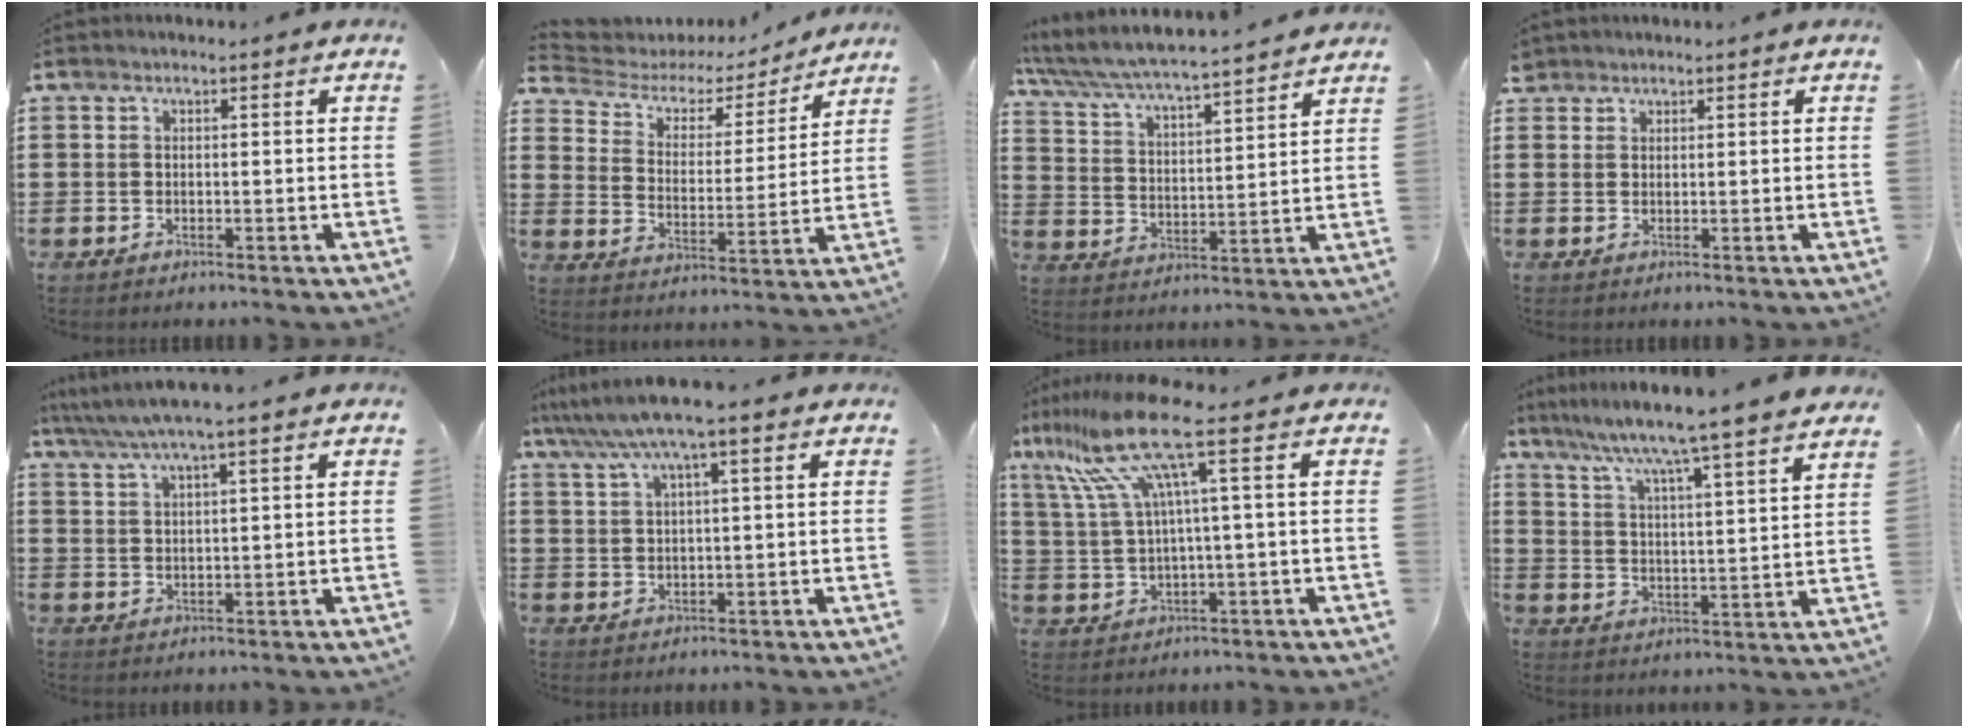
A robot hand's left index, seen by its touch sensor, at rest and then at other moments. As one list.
[{"total": 4.6, "force": [3.8, 2.0, 1.7], "torque": [-0.059, -0.021, 0.056]}, {"total": 5.0, "force": [4.7, -0.2, 1.5], "torque": [-0.054, -0.038, 0.073]}, {"total": 1.5, "force": [1.3, 0.7, 0.1], "torque": [-0.007, 0.003, 0.027]}, {"total": 4.4, "force": [3.1, -0.1, 3.1], "torque": [-0.067, -0.007, 0.053]}, {"total": 6.1, "force": [3.7, 0.0, 4.8], "torque": [-0.110, -0.009, 0.061]}, {"total": 13.0, "force": [5.5, 1.3, 11.7], "torque": [-0.277, -0.019, 0.078]}, {"total": 6.0, "force": [5.3, -1.6, 2.5], "torque": [-0.071, -0.048, 0.078]}]